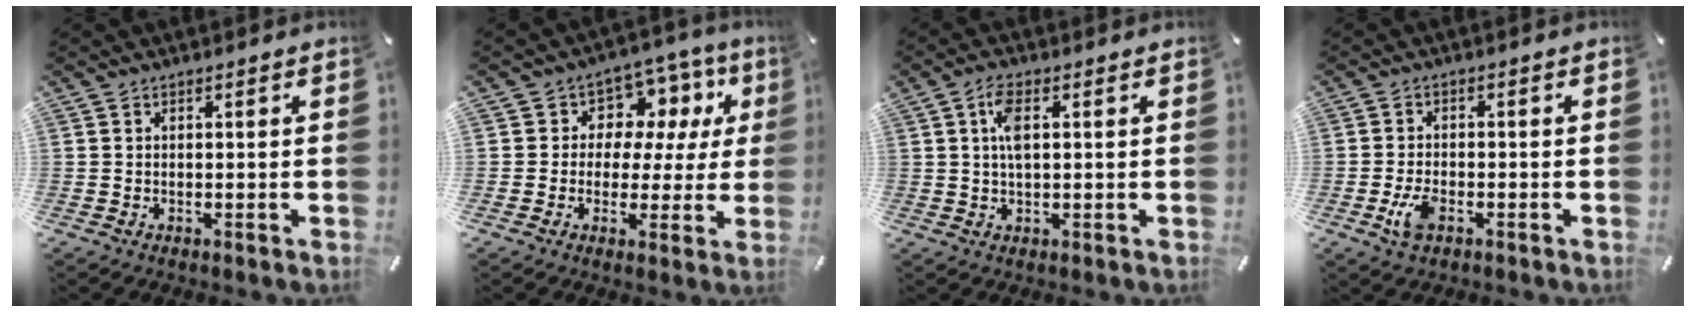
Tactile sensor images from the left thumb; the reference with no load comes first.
{"total": 8.8, "force": [2.4, 7.6, 3.8], "torque": [-0.056, -0.018, 0.045]}
{"total": 4.8, "force": [1.1, 1.9, 4.3], "torque": [-0.098, 0.006, 0.014]}
{"total": 5.0, "force": [-2.1, 2.7, 3.6], "torque": [-0.093, 0.000, -0.044]}